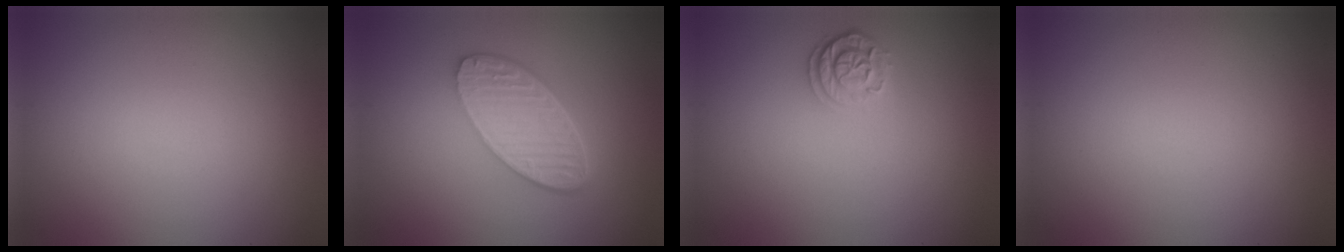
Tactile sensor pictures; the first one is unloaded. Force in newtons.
{"total": 5.9, "press": 4.2, "slide": 4.1}
{"total": 2.1, "press": 1.9, "slide": 0.9}
{"total": 0.0}